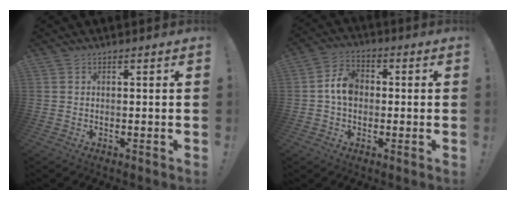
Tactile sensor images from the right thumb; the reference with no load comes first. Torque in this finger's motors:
{"motor_torque": [0.87, 0.93, 0.59, -0.15, 0.03]}